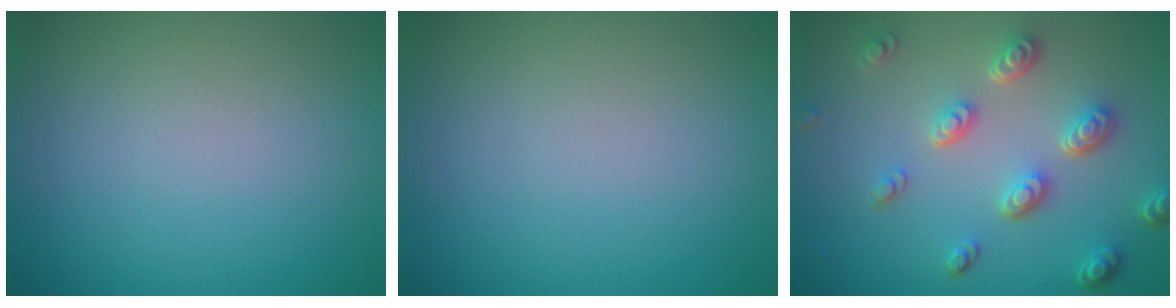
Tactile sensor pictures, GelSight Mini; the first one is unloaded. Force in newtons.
{"total": 0.0}
{"total": 4.6, "press": 3.5, "slide": 3.0}